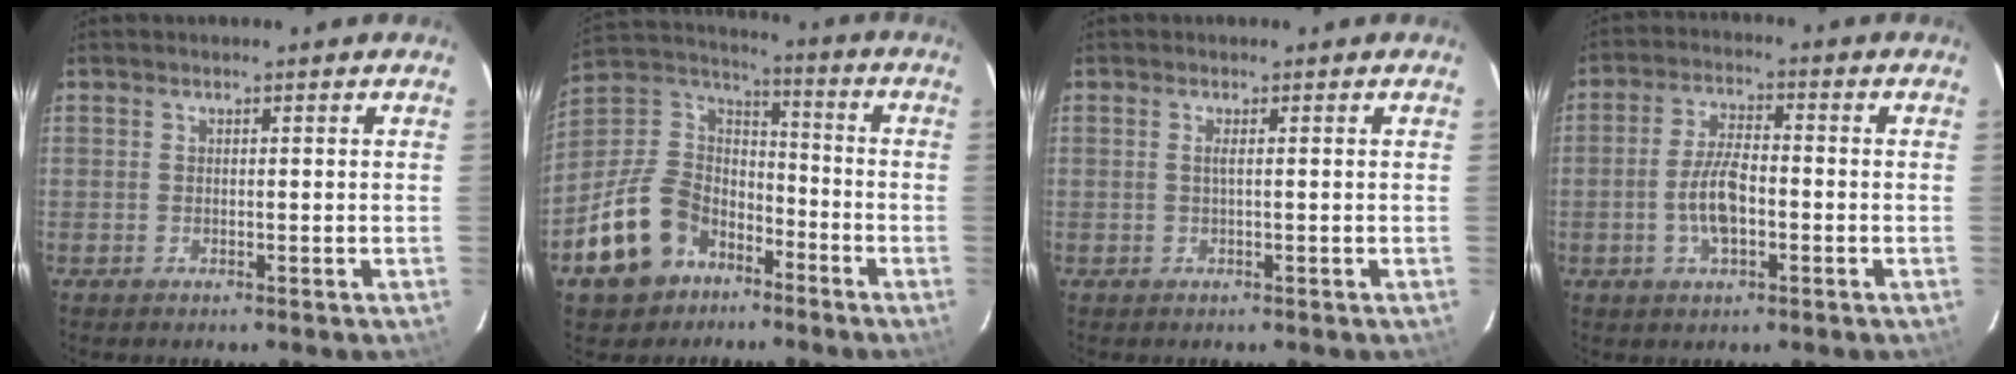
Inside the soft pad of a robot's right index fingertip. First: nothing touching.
{"total": 16.6, "force": [-9.4, 11.8, 7.0], "torque": [-0.180, 0.035, -0.146]}
{"total": 0.9, "force": [0.0, -0.3, 0.9], "torque": [-0.015, 0.000, -0.002]}
{"total": 7.2, "force": [-1.9, 2.9, 6.3], "torque": [-0.127, 0.005, -0.035]}